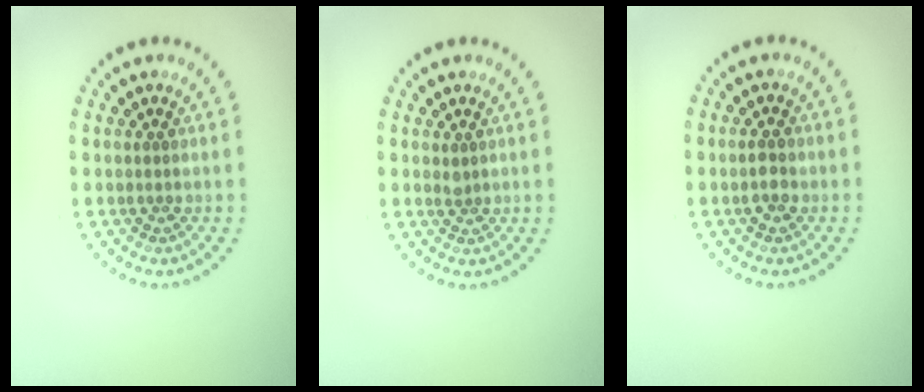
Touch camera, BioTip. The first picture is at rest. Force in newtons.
{"total": 0.7, "press": 0.6, "slide": 0.3}
{"total": 1.6, "press": 1.6, "slide": 0.2}